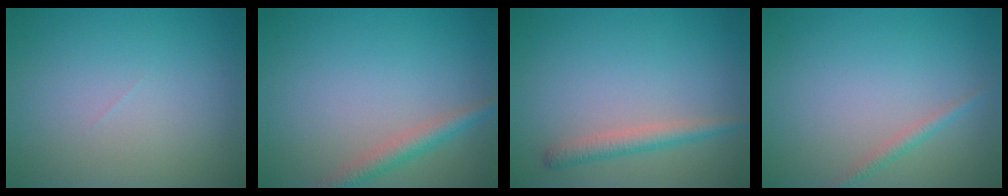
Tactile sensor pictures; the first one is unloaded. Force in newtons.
{"total": 2.4, "press": 2.4, "slide": 0.0}
{"total": 2.1, "press": 2.1, "slide": 0.1}
{"total": 1.1, "press": 1.1, "slide": 0.1}